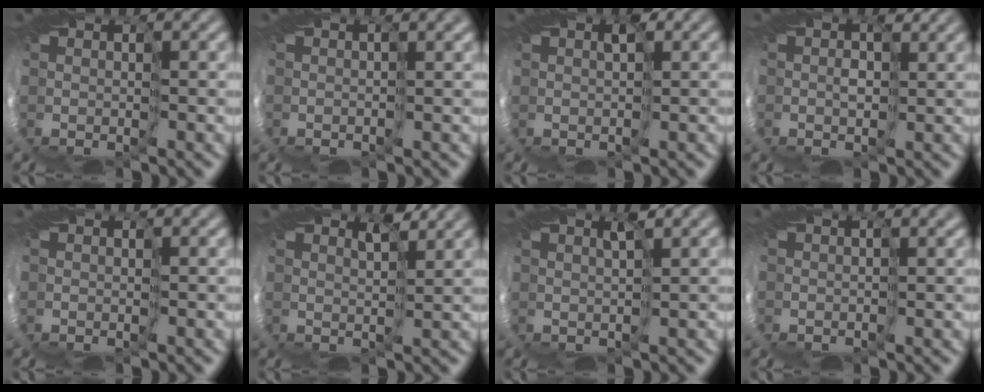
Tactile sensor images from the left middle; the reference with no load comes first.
{"total": 0.9, "force": [0.3, 0.3, 0.8], "torque": [-0.003, 0.008, 0.002]}
{"total": 2.3, "force": [0.7, 1.3, 1.8], "torque": [-0.025, 0.012, 0.010]}
{"total": 1.1, "force": [0.3, 0.9, 0.6], "torque": [-0.018, 0.003, 0.002]}
{"total": 0.0}
{"total": 1.9, "force": [1.9, 0.0, 0.2], "torque": [-0.008, 0.005, 0.015]}
{"total": 1.0, "force": [0.7, -0.3, 0.6], "torque": [-0.009, 0.006, 0.008]}
{"total": 0.5, "force": [0.1, 0.2, 0.5], "torque": [-0.001, 0.007, 0.000]}